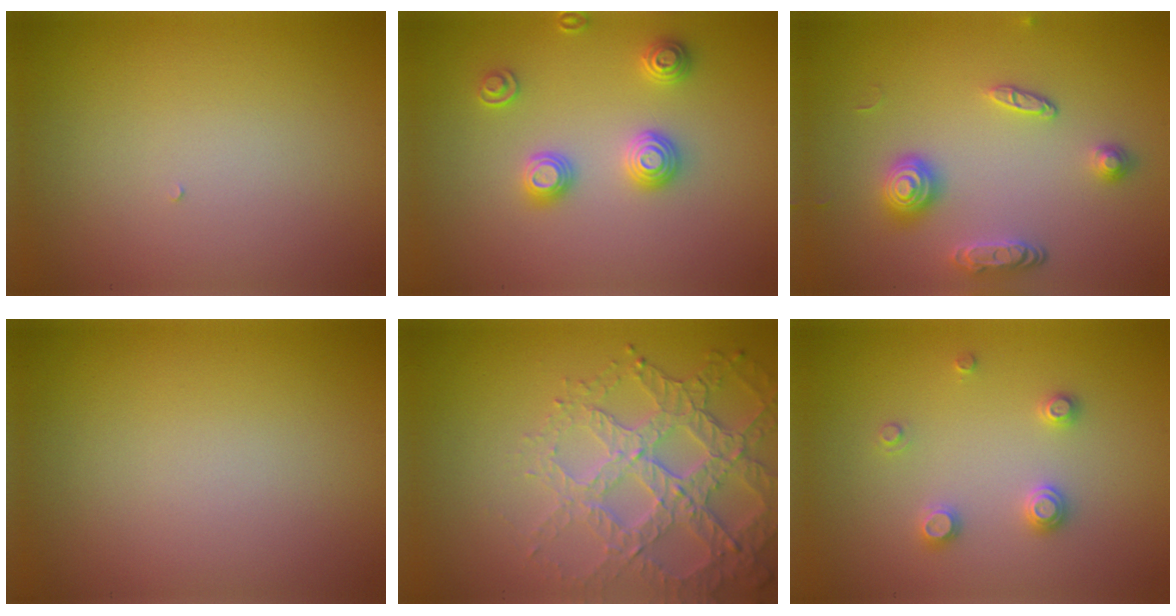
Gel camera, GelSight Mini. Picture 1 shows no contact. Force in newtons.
{"total": 2.8, "press": 2.7, "slide": 0.8}
{"total": 3.1, "press": 2.9, "slide": 1.2}
{"total": 0.0}
{"total": 5.9, "press": 4.7, "slide": 3.6}
{"total": 2.0, "press": 2.0, "slide": 0.2}